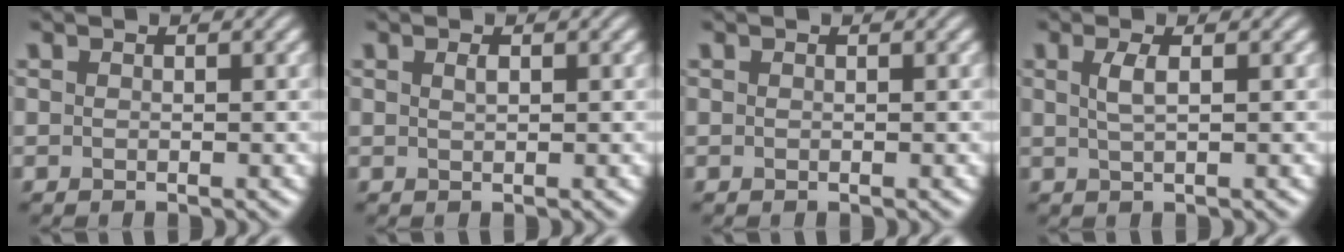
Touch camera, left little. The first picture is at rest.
{"total": 0.7, "force": [0.3, 0.2, 0.5], "torque": [-0.012, 0.002, 0.007]}
{"total": 0.0}
{"total": 1.8, "force": [0.5, 0.5, 1.6], "torque": [-0.032, 0.002, 0.008]}